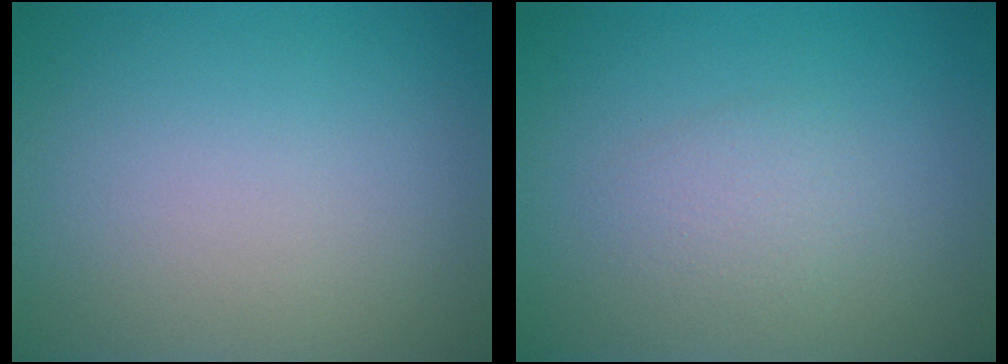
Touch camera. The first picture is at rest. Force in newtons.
{"total": 1.6, "press": 1.6, "slide": 0.1}